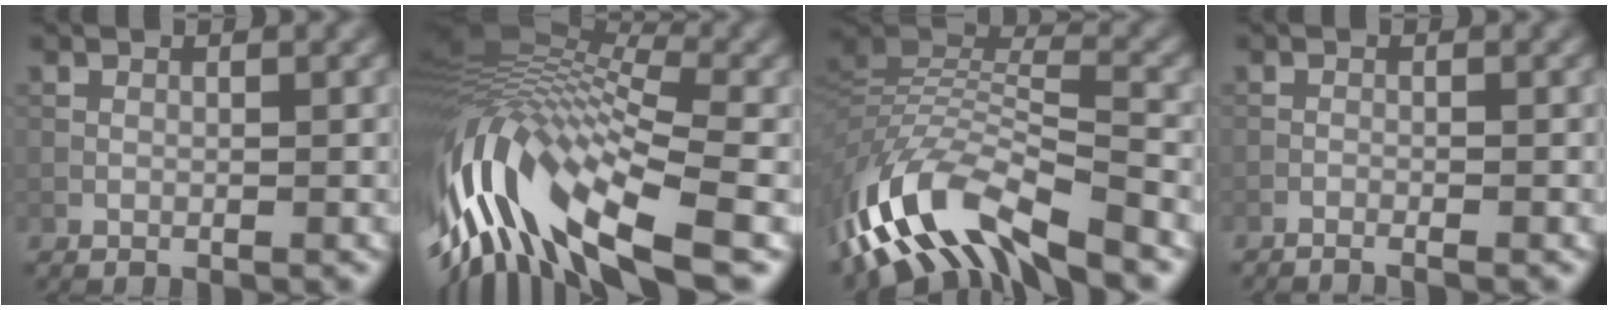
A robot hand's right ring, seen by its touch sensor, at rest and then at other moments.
{"total": 14.4, "force": [-2.8, 5.9, 12.8], "torque": [-0.276, 0.012, -0.043]}
{"total": 12.5, "force": [-8.4, 3.7, 8.5], "torque": [-0.172, 0.006, -0.159]}
{"total": 1.2, "force": [-1.0, -0.1, 0.6], "torque": [-0.020, 0.002, -0.022]}